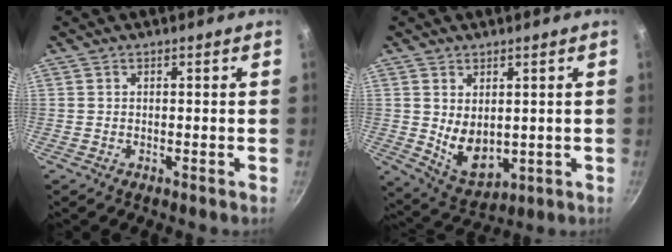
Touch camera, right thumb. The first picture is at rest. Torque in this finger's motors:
{"motor_torque": [-0.23, 0.76, 0.48, 0.53, 0.02]}